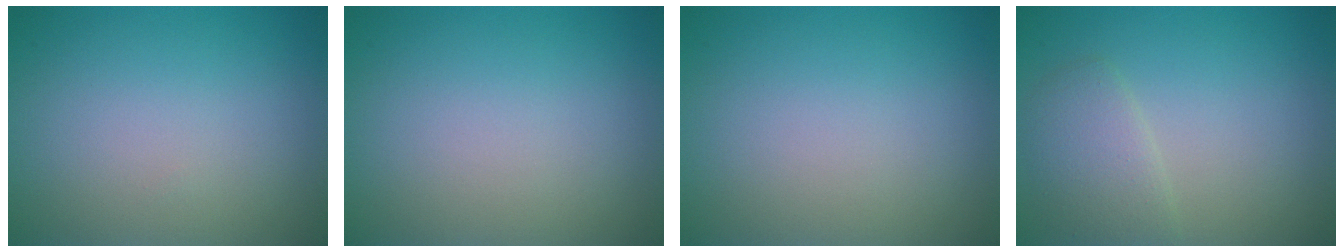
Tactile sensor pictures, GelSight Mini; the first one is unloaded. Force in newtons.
{"total": 0.0}
{"total": 0.0}
{"total": 2.6, "press": 2.6, "slide": 0.2}